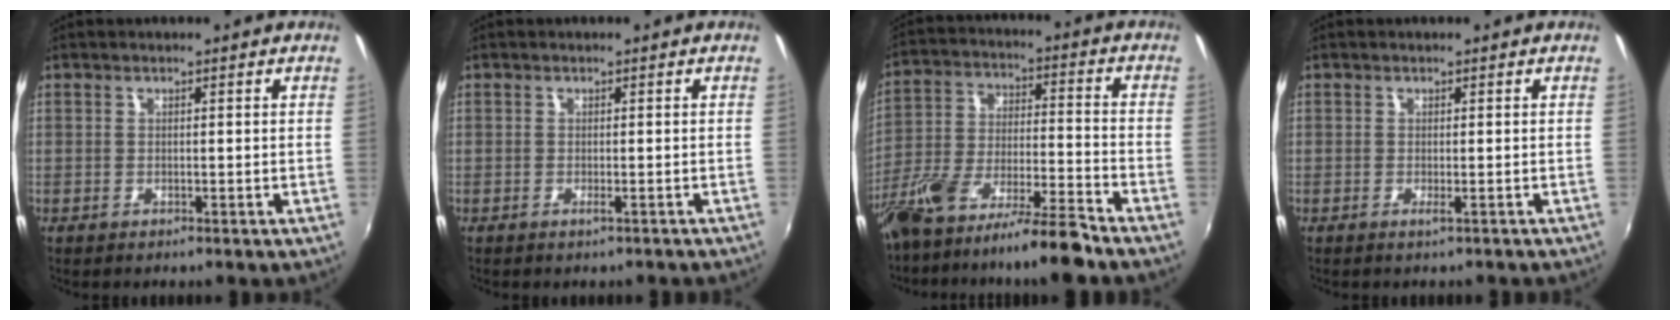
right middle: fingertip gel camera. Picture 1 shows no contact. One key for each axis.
{"total": 1.3, "fx": -1.1, "fy": 0.2, "fz": 0.6, "tx": -0.009, "ty": -0.001, "tz": -0.016}
{"total": 14.3, "fx": -11.5, "fy": 1.0, "fz": 8.5, "tx": -0.171, "ty": -0.021, "tz": -0.203}
{"total": 1.1, "fx": -0.8, "fy": -0.1, "fz": 0.6, "tx": -0.011, "ty": -0.001, "tz": -0.015}